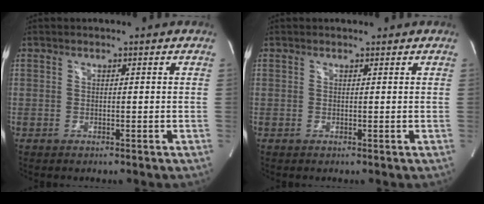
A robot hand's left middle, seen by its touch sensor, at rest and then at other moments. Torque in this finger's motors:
{"motor_torque": [-0.01, 0.02, -0.08, 0.01]}